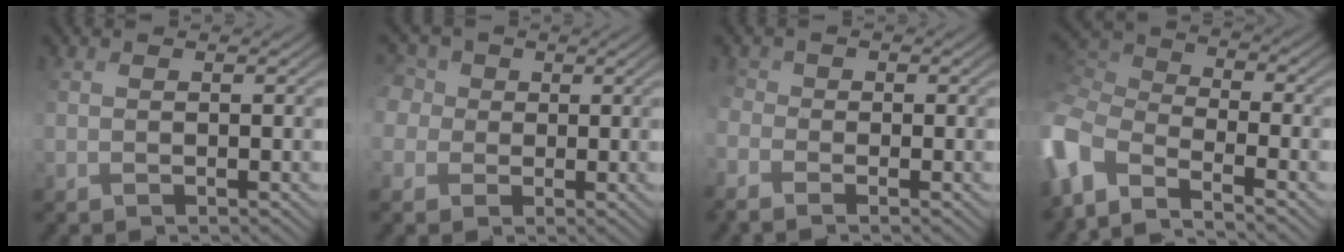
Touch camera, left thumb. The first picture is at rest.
{"total": 6.7, "force": [1.5, 5.8, 2.9], "torque": [-0.118, 0.020, 0.002]}
{"total": 3.3, "force": [-2.1, 1.9, 1.8], "torque": [-0.053, -0.008, -0.041]}
{"total": 9.2, "force": [-4.7, 4.6, 6.4], "torque": [-0.176, -0.003, -0.102]}